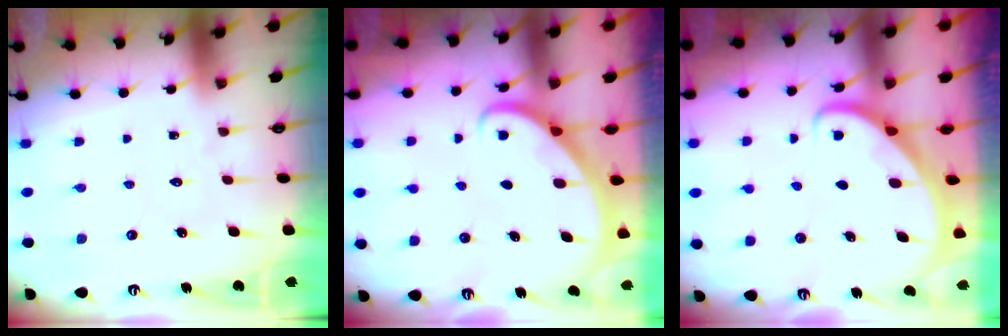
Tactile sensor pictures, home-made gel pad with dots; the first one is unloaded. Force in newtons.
{"total": 2.9, "press": 2.9, "slide": 0.2}
{"total": 2.7, "press": 2.7, "slide": 0.3}